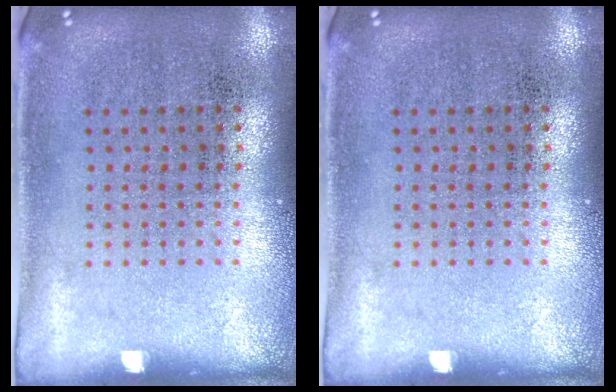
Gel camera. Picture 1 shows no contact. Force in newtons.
{"total": 0.0}